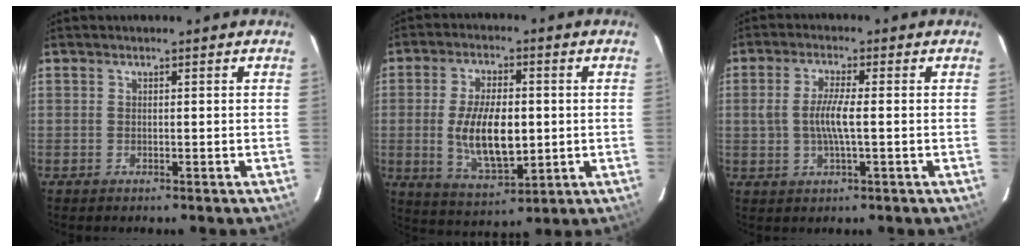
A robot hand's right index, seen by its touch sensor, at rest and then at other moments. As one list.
[{"total": 12.5, "force": [-0.7, 5.7, 11.1], "torque": [-0.214, -0.011, -0.001]}, {"total": 5.6, "force": [-0.3, 1.1, 5.4], "torque": [-0.104, -0.001, -0.003]}]